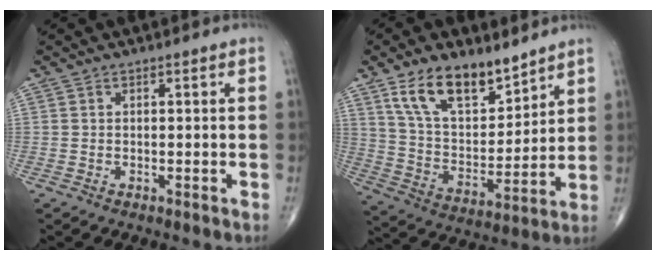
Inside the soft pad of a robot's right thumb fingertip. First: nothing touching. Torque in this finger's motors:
{"motor_torque": [-0.20, 0.40, 0.42, 0.39, 0.28]}